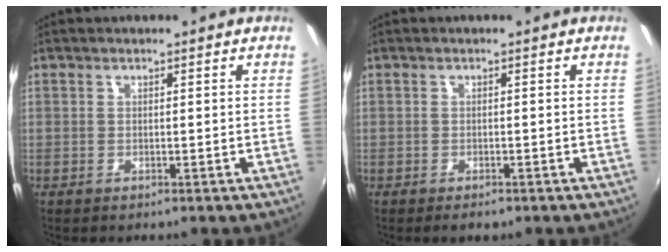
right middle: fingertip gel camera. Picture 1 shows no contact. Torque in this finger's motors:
{"motor_torque": [0.54, -0.51, 0.02, 0.01]}